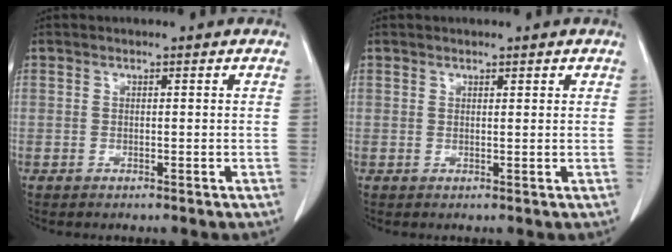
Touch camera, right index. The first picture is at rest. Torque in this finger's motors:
{"motor_torque": [-0.02, -0.03, 0.00, -0.01]}